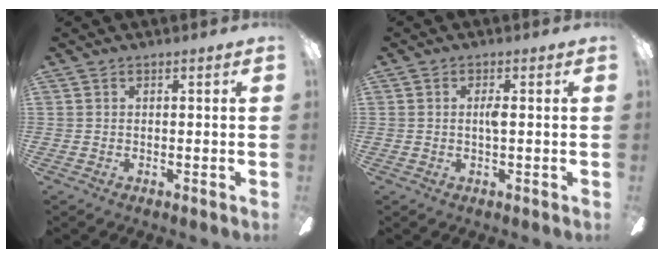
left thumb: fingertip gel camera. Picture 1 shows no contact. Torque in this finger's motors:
{"motor_torque": [0.26, 0.22, -0.16, 0.06, 0.00]}